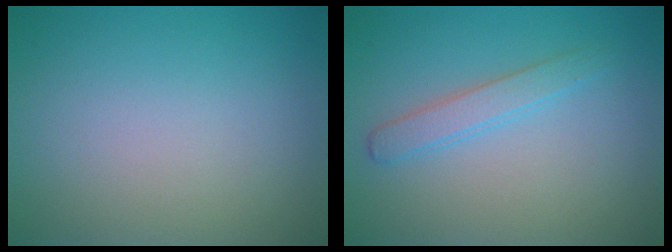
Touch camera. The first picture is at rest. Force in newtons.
{"total": 1.9, "press": 1.9, "slide": 0.1}